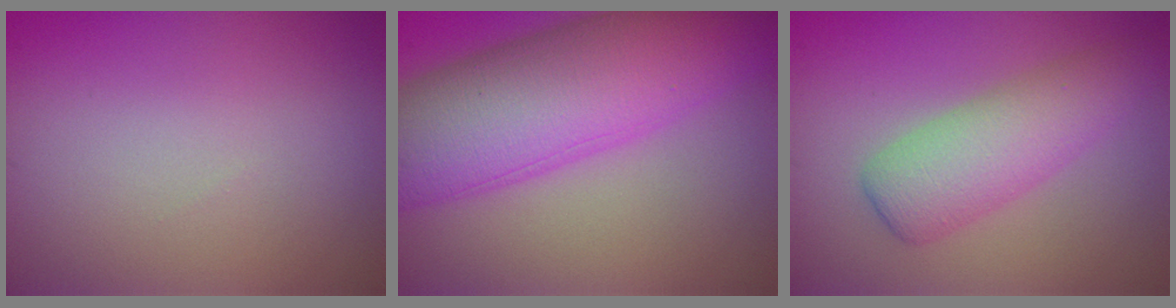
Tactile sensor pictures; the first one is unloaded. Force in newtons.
{"total": 12.1, "press": 12.1, "slide": 0.4}
{"total": 4.8, "press": 4.8, "slide": 0.1}